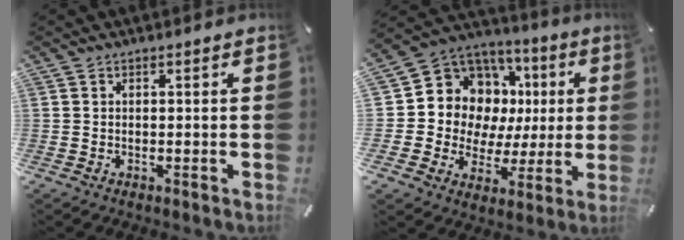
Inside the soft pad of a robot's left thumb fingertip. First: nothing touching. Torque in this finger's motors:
{"motor_torque": [2.07, 2.32, 0.47, 0.07, 0.07]}